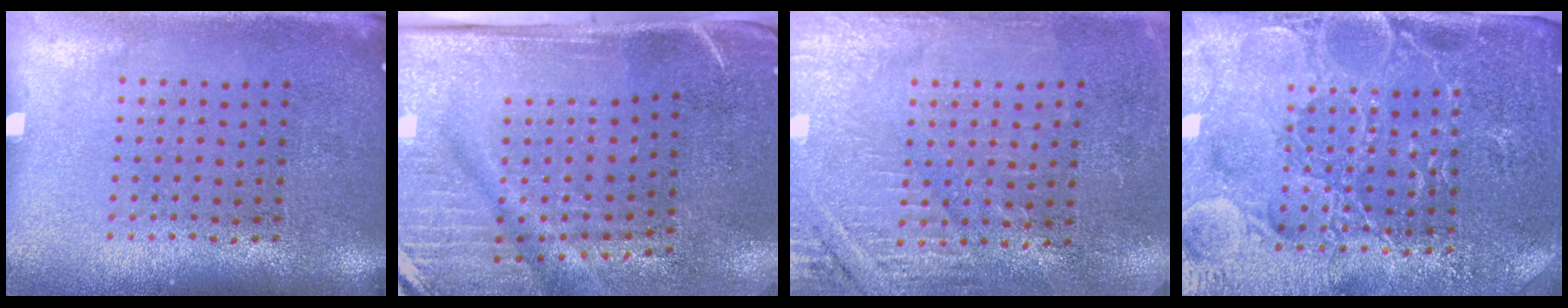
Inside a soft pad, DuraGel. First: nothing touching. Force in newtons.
{"total": 4.8, "press": 3.9, "slide": 2.8}
{"total": 2.8, "press": 2.8, "slide": 0.5}
{"total": 4.9, "press": 4.5, "slide": 1.9}